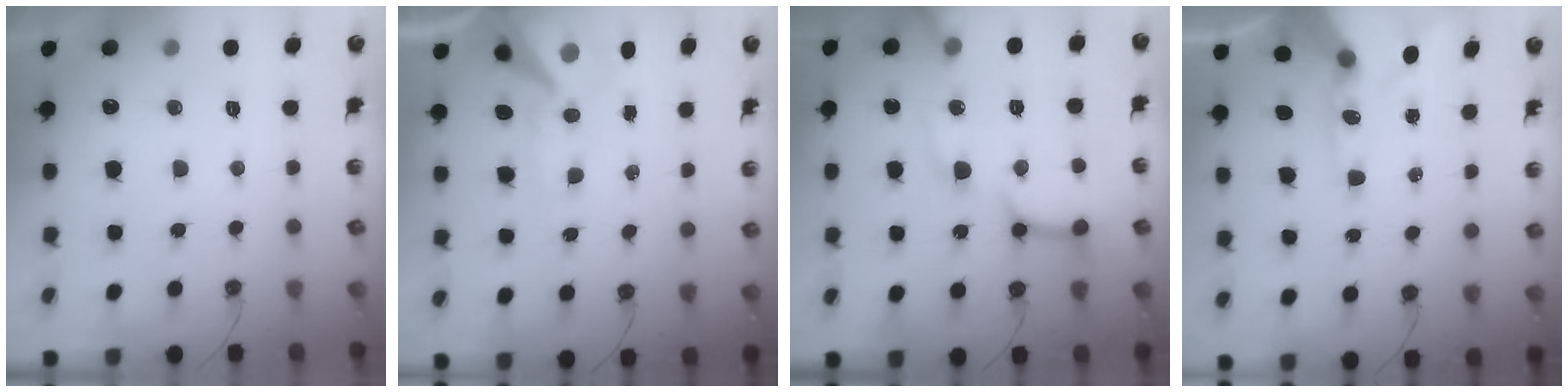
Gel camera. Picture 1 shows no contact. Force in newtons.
{"total": 13.8, "press": 13.6, "slide": 2.0}
{"total": 16.7, "press": 16.5, "slide": 2.1}
{"total": 15.0, "press": 14.8, "slide": 2.4}